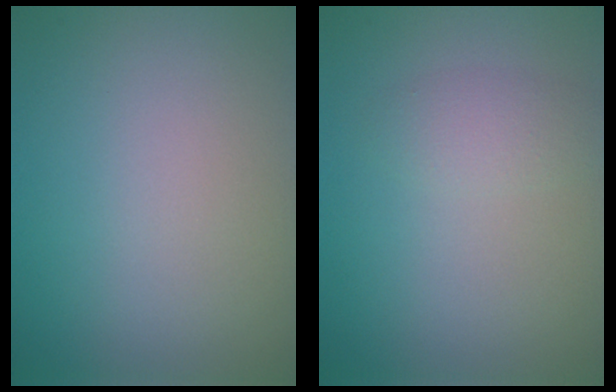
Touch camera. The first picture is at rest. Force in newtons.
{"total": 1.7, "press": 1.7, "slide": 0.0}